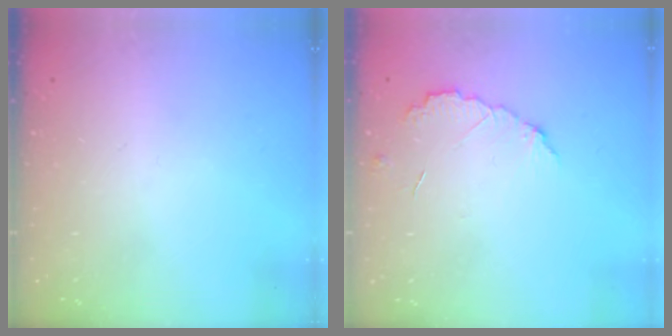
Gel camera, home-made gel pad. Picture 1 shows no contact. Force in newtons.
{"total": 5.4, "press": 5.4, "slide": 0.5}